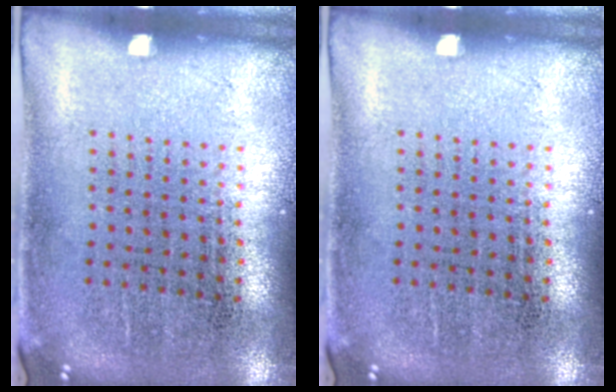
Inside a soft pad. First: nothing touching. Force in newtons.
{"total": 0.0}